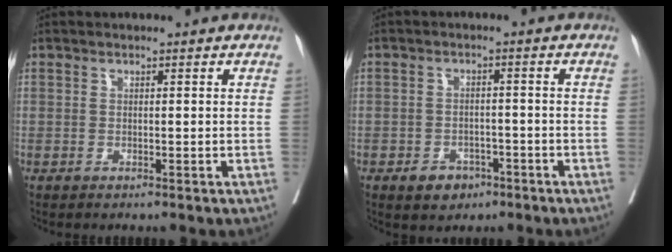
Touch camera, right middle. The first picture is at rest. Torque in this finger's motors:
{"motor_torque": [0.57, -0.52, 0.01, 0.02]}